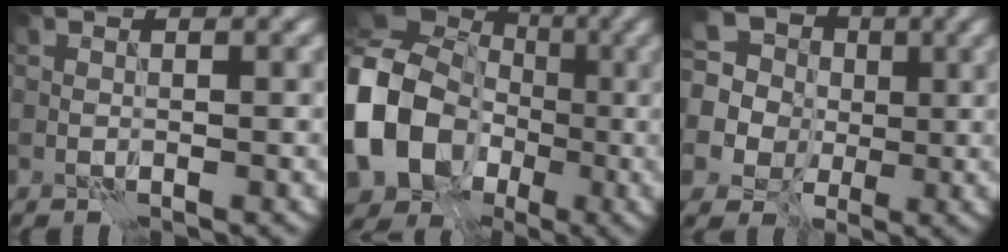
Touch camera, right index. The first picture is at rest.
{"total": 13.9, "force": [-1.8, 11.7, 7.4], "torque": [-0.181, -0.017, -0.046]}
{"total": 12.7, "force": [4.1, 10.8, 5.2], "torque": [-0.134, 0.031, 0.038]}